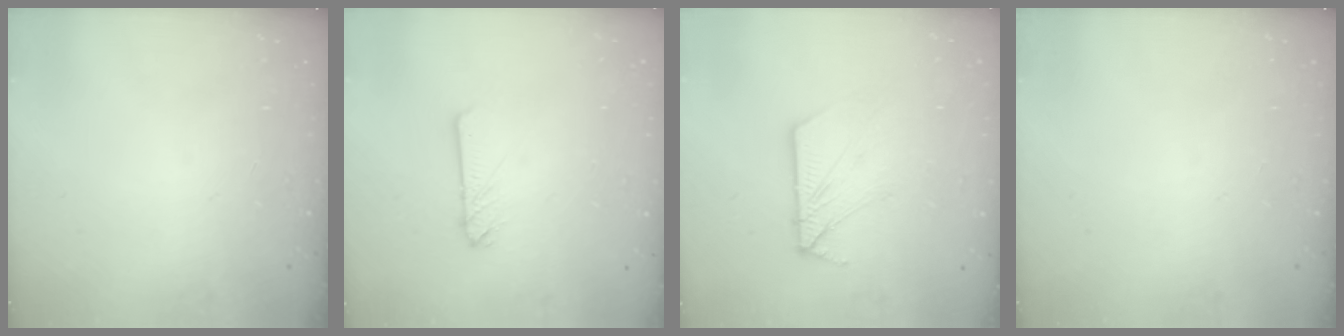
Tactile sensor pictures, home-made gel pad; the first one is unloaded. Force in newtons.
{"total": 3.0, "press": 3.0, "slide": 0.2}
{"total": 10.5, "press": 10.4, "slide": 1.1}
{"total": 0.0}